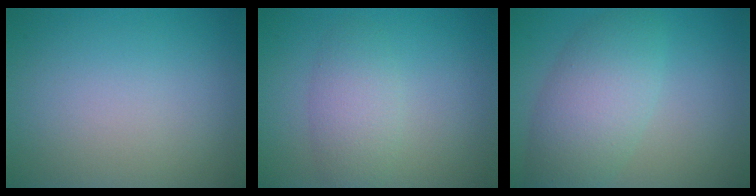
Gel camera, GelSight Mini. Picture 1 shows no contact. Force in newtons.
{"total": 2.9, "press": 2.9, "slide": 0.2}
{"total": 5.6, "press": 5.6, "slide": 0.1}